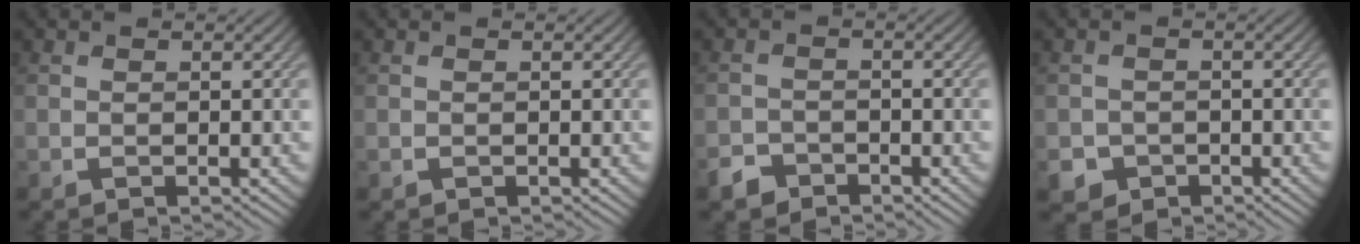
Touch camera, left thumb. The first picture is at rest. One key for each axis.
{"total": 0.0}
{"total": 2.7, "fx": -2.1, "fy": 1.6, "fz": 0.6, "tx": -0.011, "ty": -0.002, "tz": -0.046}
{"total": 3.4, "fx": -1.9, "fy": 2.7, "fz": 0.6, "tx": -0.010, "ty": -0.005, "tz": -0.035}